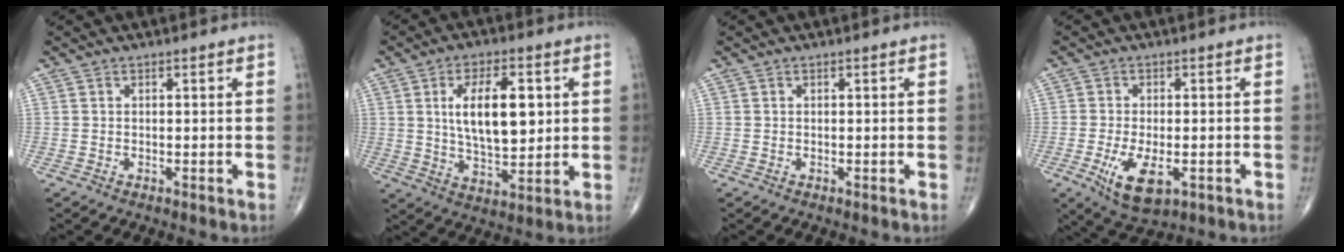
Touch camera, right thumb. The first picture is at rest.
{"total": 13.4, "force": [2.8, 6.2, 11.6], "torque": [-0.179, -0.013, 0.053]}
{"total": 0.0}
{"total": 8.3, "force": [-2.8, 3.9, 6.8], "torque": [-0.122, -0.009, -0.037]}